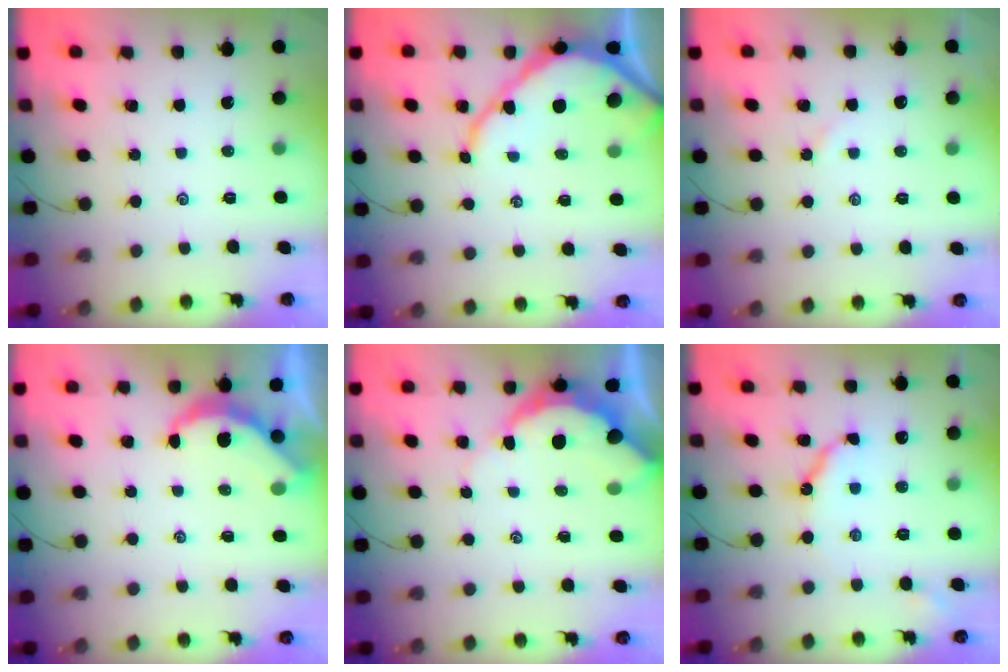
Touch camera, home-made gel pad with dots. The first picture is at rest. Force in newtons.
{"total": 9.1, "press": 9.0, "slide": 0.7}
{"total": 2.5, "press": 2.5, "slide": 0.4}
{"total": 5.4, "press": 5.4, "slide": 0.3}
{"total": 7.7, "press": 7.7, "slide": 0.8}
{"total": 7.4, "press": 7.4, "slide": 0.7}